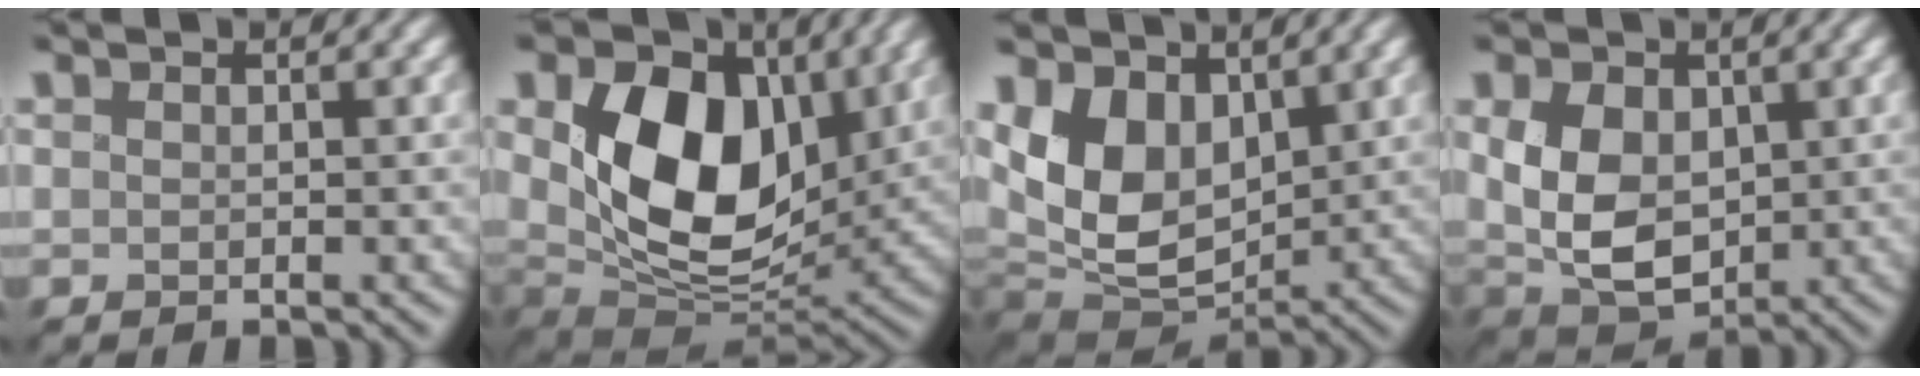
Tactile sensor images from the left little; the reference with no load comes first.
{"total": 13.3, "force": [2.7, 9.0, 9.4], "torque": [-0.153, -0.009, 0.041]}
{"total": 9.1, "force": [1.7, 6.3, 6.4], "torque": [-0.136, -0.010, 0.026]}
{"total": 7.1, "force": [0.4, 4.9, 5.2], "torque": [-0.115, -0.010, 0.004]}